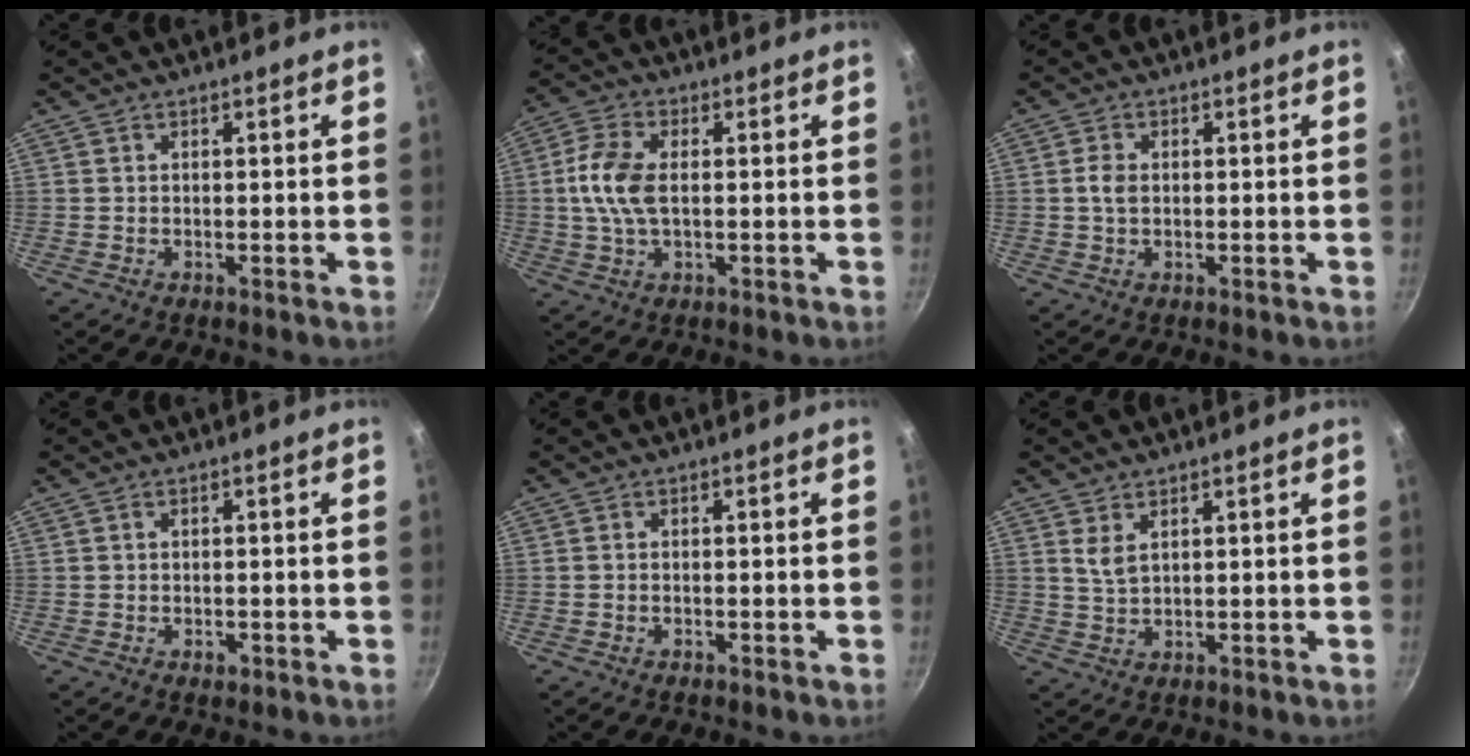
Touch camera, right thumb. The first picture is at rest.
{"total": 8.4, "force": [0.4, 4.7, 7.0], "torque": [-0.143, 0.015, 0.000]}
{"total": 2.7, "force": [0.2, 1.8, 2.0], "torque": [-0.036, 0.004, 0.000]}
{"total": 1.4, "force": [-0.4, 1.0, 0.9], "torque": [-0.010, 0.002, -0.006]}
{"total": 0.0}
{"total": 2.9, "force": [1.5, 1.3, 2.2], "torque": [-0.041, -0.013, 0.032]}